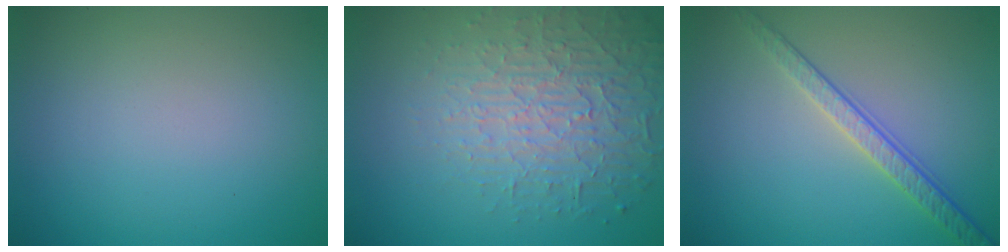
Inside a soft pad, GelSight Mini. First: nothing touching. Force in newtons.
{"total": 4.6, "press": 4.1, "slide": 2.1}
{"total": 2.8, "press": 2.4, "slide": 1.5}